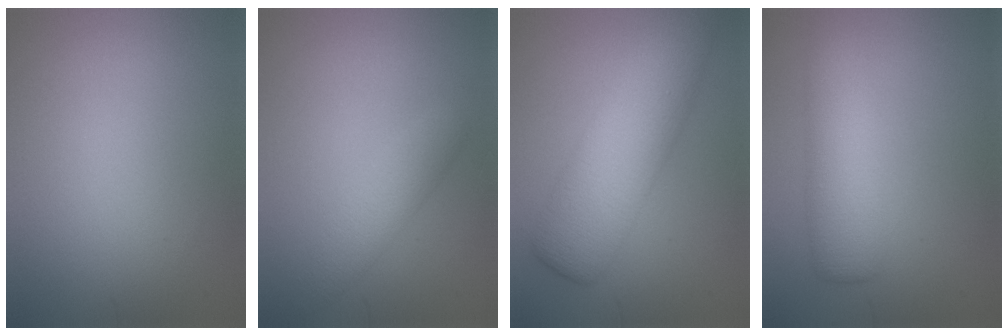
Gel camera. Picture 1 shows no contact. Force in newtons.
{"total": 2.5, "press": 2.5, "slide": 0.1}
{"total": 7.5, "press": 7.5, "slide": 0.2}
{"total": 5.1, "press": 5.1, "slide": 0.2}